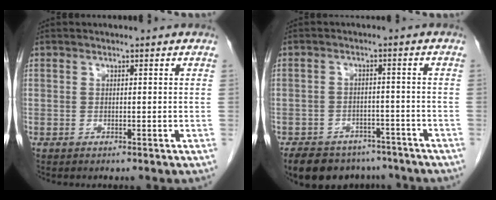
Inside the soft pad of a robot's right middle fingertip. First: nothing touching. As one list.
[{"total": 12.4, "force": [-10.0, 6.5, 3.6], "torque": [-0.063, 0.002, -0.130]}]